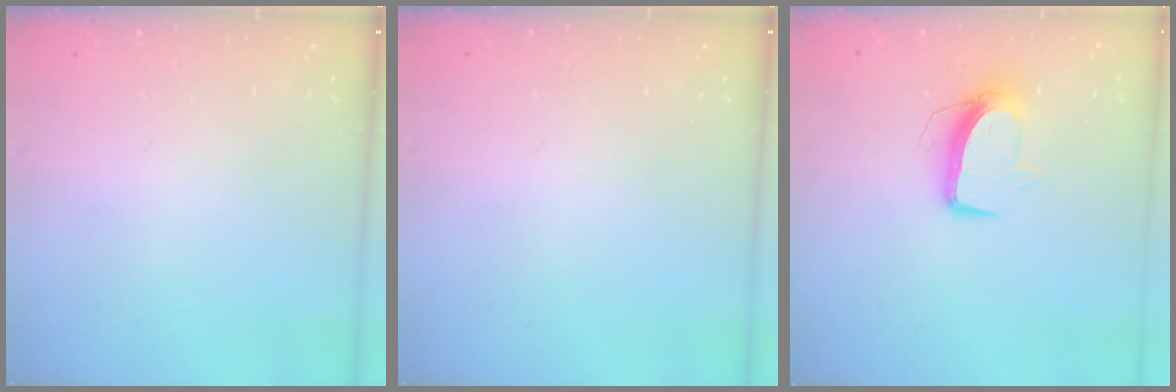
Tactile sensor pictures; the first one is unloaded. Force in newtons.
{"total": 0.0}
{"total": 10.0, "press": 10.0, "slide": 0.3}